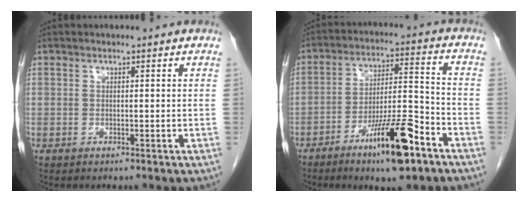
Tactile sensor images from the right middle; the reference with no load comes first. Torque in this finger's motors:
{"motor_torque": [1.20, -0.94, 0.22, 0.12]}